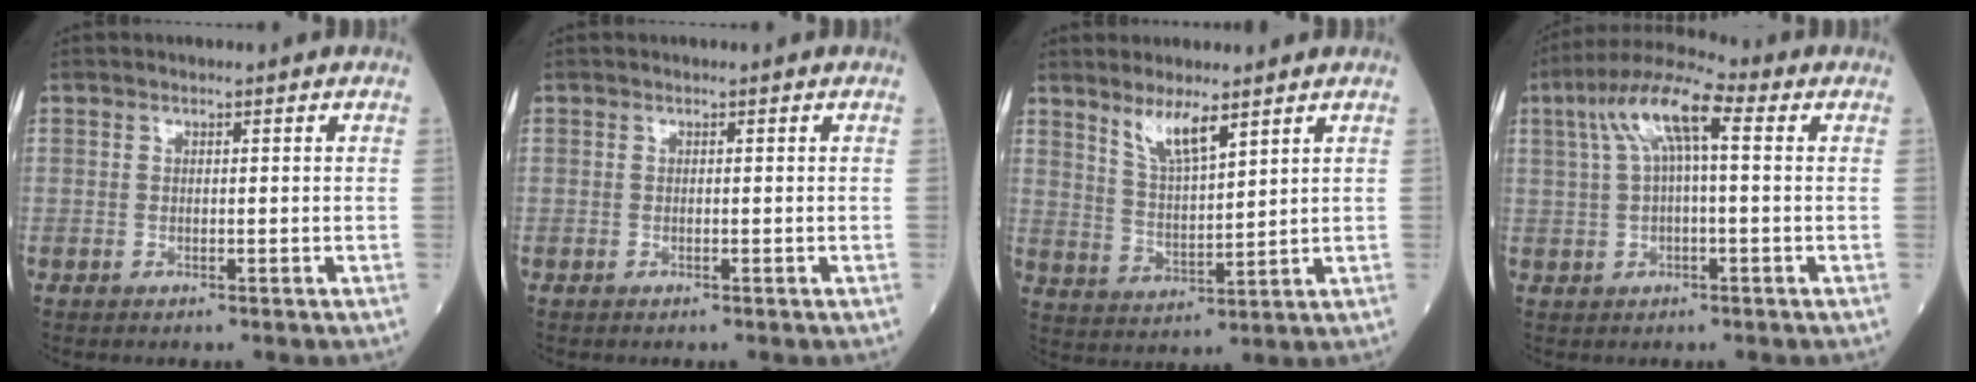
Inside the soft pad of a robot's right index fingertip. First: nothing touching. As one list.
[{"total": 0.0}, {"total": 6.2, "force": [4.4, 0.9, 4.2], "torque": [-0.085, -0.008, 0.086]}, {"total": 9.6, "force": [2.8, 2.2, 8.9], "torque": [-0.180, 0.041, 0.048]}]